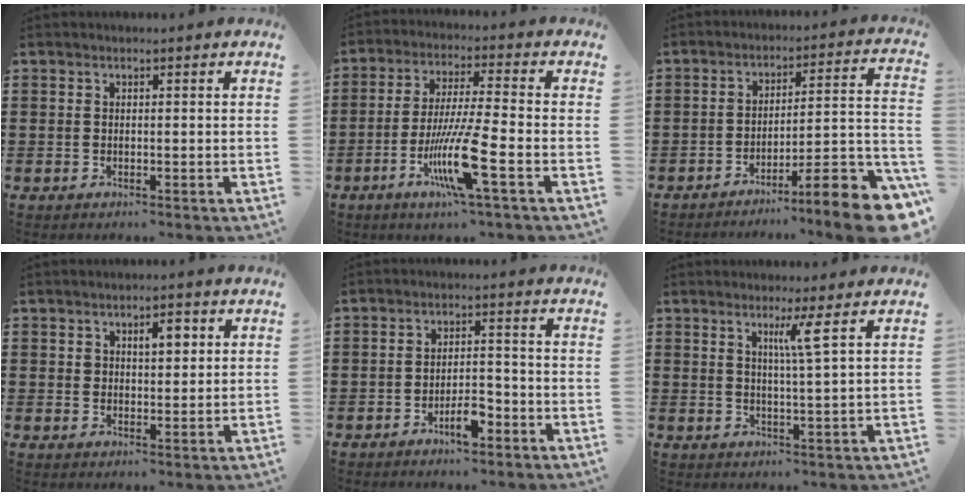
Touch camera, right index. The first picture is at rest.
{"total": 10.8, "force": [-4.5, 0.6, 9.8], "torque": [-0.200, -0.014, -0.089]}
{"total": 9.6, "force": [-7.1, 0.6, 6.4], "torque": [-0.075, 0.000, -0.140]}
{"total": 3.4, "force": [1.4, 1.9, 2.4], "torque": [-0.037, 0.004, 0.019]}
{"total": 4.8, "force": [-2.9, 1.7, 3.5], "torque": [-0.063, 0.007, -0.054]}
{"total": 3.9, "force": [1.9, -0.8, 3.3], "torque": [-0.061, -0.012, 0.026]}